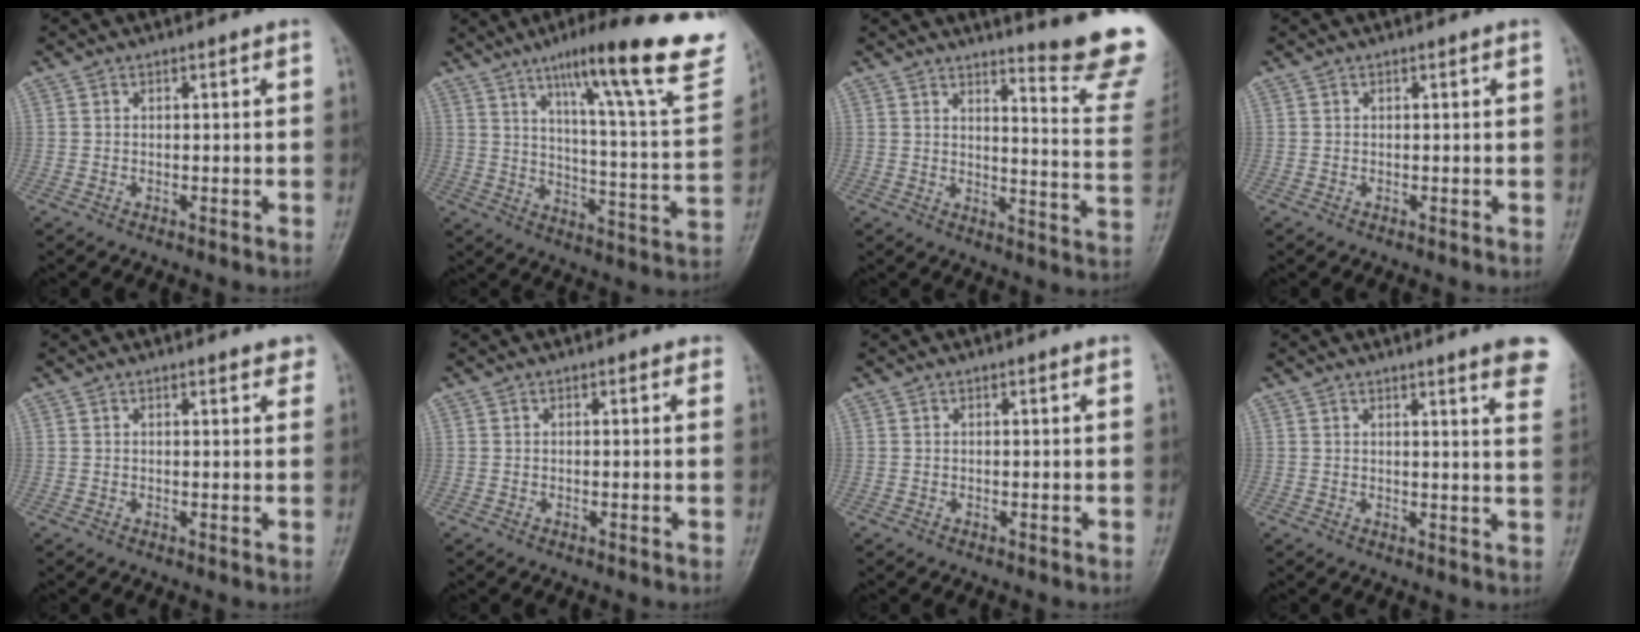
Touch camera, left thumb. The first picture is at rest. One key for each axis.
{"total": 26.6, "fx": 16.7, "fy": 4.0, "fz": 20.3, "tx": -0.269, "ty": -0.058, "tz": 0.236}
{"total": 15.5, "fx": 13.7, "fy": 0.1, "fz": 7.4, "tx": -0.078, "ty": -0.163, "tz": 0.158}
{"total": 0.0}
{"total": 2.6, "fx": 2.2, "fy": 0.8, "fz": 1.2, "tx": 0.000, "ty": -0.005, "tz": 0.019}
{"total": 0.9, "fx": 0.7, "fy": 0.5, "fz": 0.4, "tx": 0.002, "ty": -0.002, "tz": 0.000}
{"total": 0.7, "fx": 0.6, "fy": 0.0, "fz": 0.4, "tx": -0.008, "ty": 0.001, "tz": 0.007}
{"total": 7.7, "fx": 5.9, "fy": 1.4, "fz": 4.9, "tx": -0.038, "ty": -0.014, "tz": 0.053}